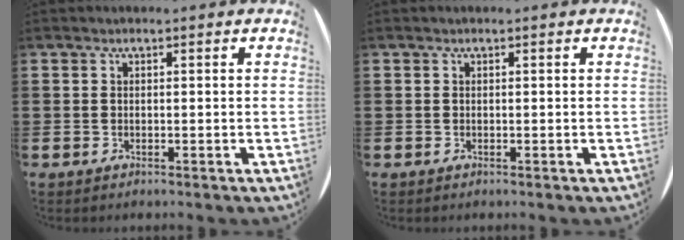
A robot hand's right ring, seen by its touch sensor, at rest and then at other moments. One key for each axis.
{"total": 0.0}